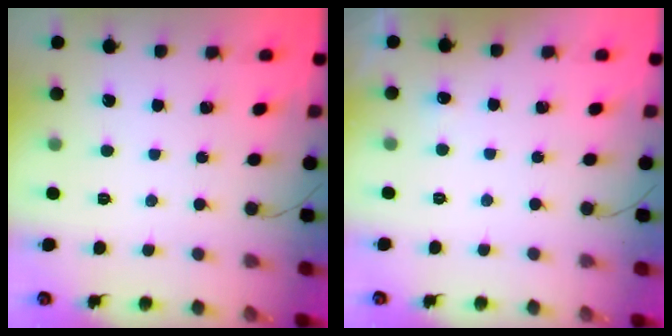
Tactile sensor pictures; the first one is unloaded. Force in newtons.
{"total": 2.5, "press": 2.2, "slide": 1.1}